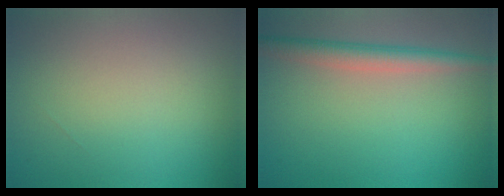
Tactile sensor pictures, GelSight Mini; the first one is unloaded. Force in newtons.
{"total": 3.0, "press": 3.0, "slide": 0.1}